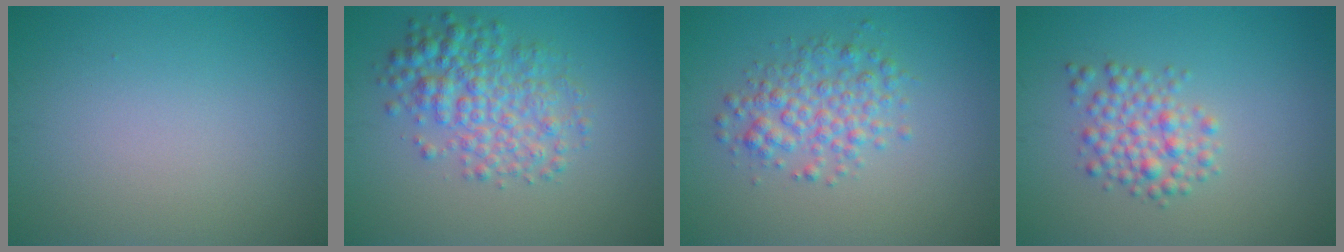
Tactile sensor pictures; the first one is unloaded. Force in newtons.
{"total": 4.8, "press": 4.8, "slide": 0.1}
{"total": 3.5, "press": 3.5, "slide": 0.1}
{"total": 3.0, "press": 3.0, "slide": 0.1}